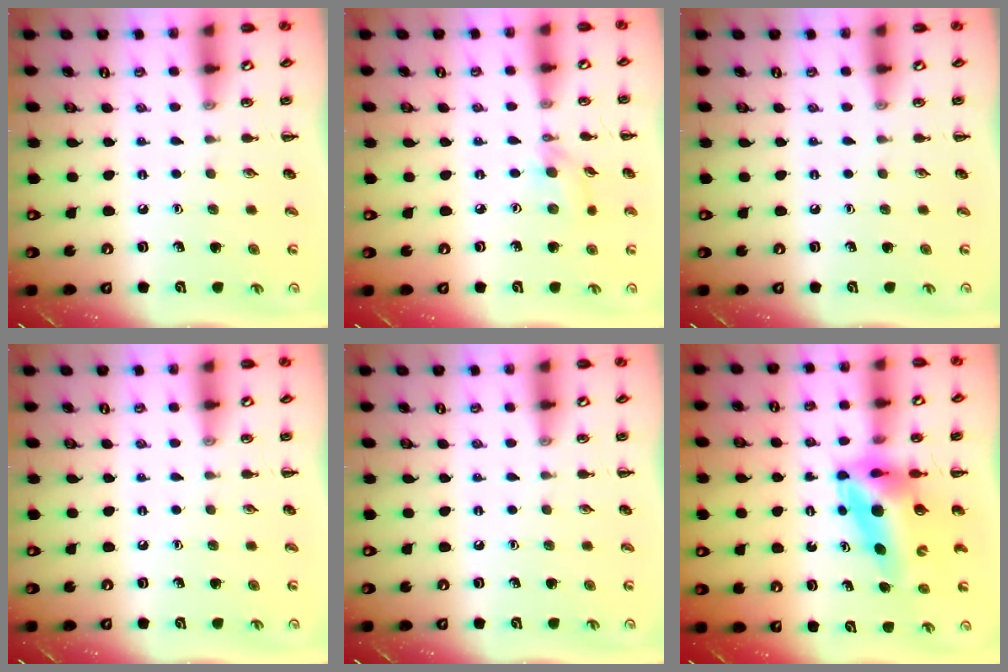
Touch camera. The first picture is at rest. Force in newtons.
{"total": 3.5, "press": 3.3, "slide": 1.1}
{"total": 0.0}
{"total": 0.0}
{"total": 0.0}
{"total": 9.6, "press": 9.2, "slide": 3.0}